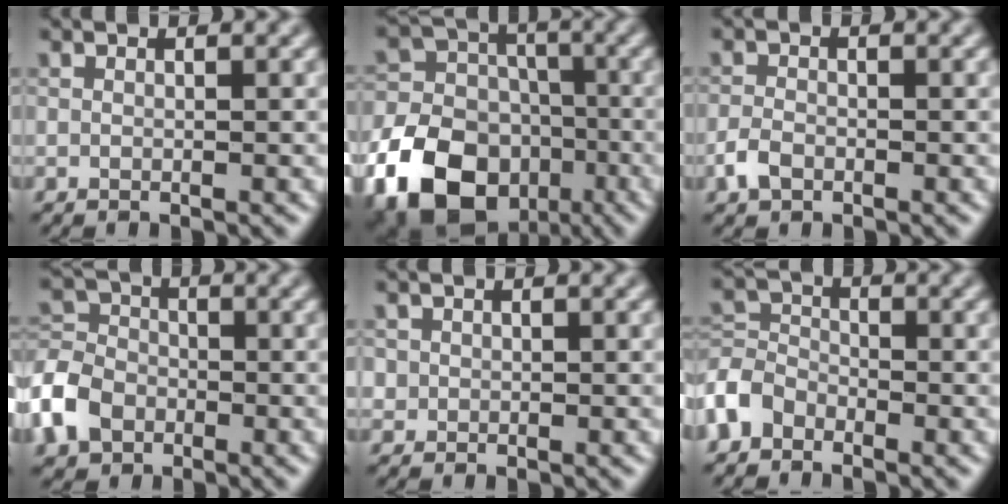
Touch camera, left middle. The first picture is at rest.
{"total": 14.9, "force": [-7.1, 11.1, 6.8], "torque": [-0.141, -0.037, -0.143]}
{"total": 1.8, "force": [-1.1, 1.1, 0.9], "torque": [-0.018, 0.002, -0.025]}
{"total": 5.8, "force": [-2.8, 4.4, 2.5], "torque": [-0.060, 0.005, -0.074]}
{"total": 1.0, "force": [0.0, 1.0, 0.0], "torque": [0.011, -0.002, 0.000]}
{"total": 3.3, "force": [-2.1, 2.3, 1.2], "torque": [-0.029, 0.007, -0.057]}